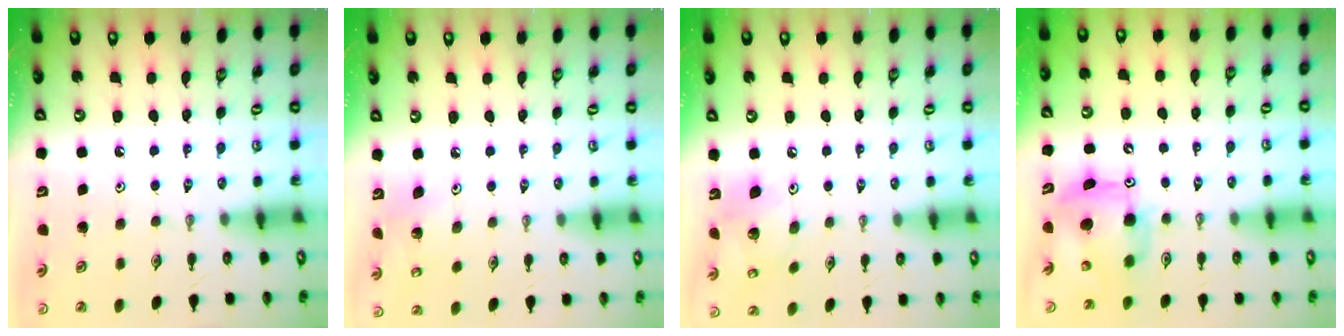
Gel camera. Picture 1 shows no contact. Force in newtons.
{"total": 5.9, "press": 5.5, "slide": 2.3}
{"total": 10.7, "press": 10.6, "slide": 2.0}
{"total": 8.1, "press": 8.0, "slide": 0.8}